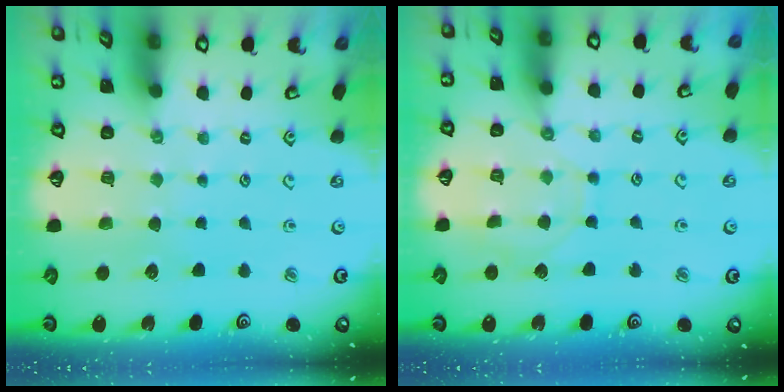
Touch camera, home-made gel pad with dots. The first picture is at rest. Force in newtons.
{"total": 7.9, "press": 7.8, "slide": 1.0}